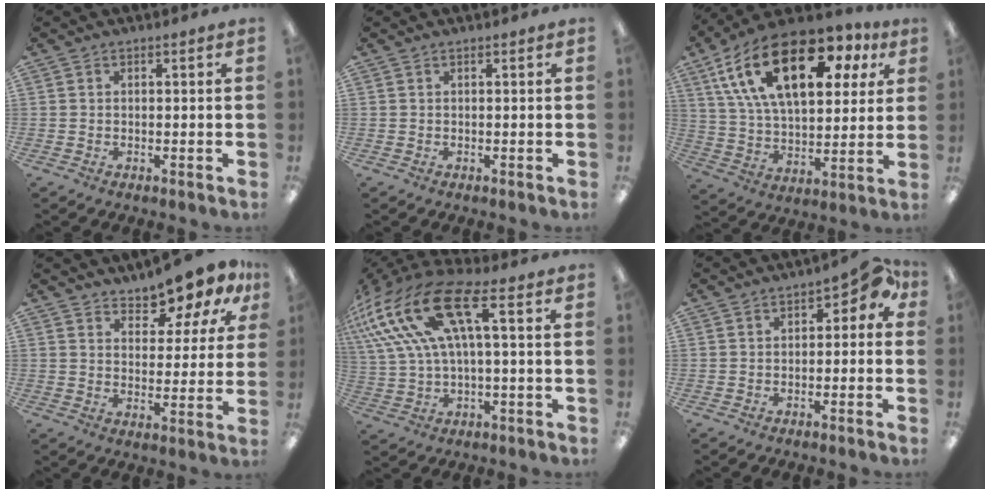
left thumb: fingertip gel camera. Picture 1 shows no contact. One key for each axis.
{"total": 0.0}
{"total": 24.4, "fx": 11.7, "fy": 12.1, "fz": 17.6, "tx": -0.319, "ty": -0.035, "tz": 0.199}
{"total": 9.8, "fx": 8.8, "fy": 3.0, "fz": 3.0, "tx": -0.046, "ty": -0.070, "tz": 0.160}
{"total": 19.8, "fx": 7.3, "fy": 8.4, "fz": 16.4, "tx": -0.346, "ty": -0.027, "tz": 0.128}
{"total": 4.9, "fx": 0.5, "fy": 3.1, "fz": 3.8, "tx": -0.047, "ty": 0.003, "tz": 0.005}